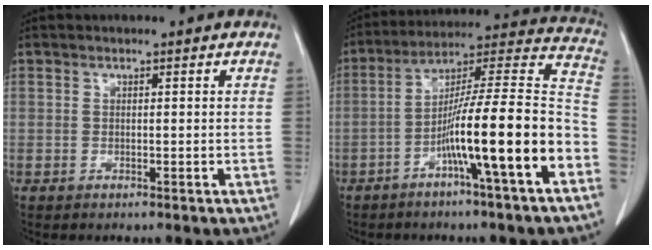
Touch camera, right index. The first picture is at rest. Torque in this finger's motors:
{"motor_torque": [2.14, 0.00, 1.05, 0.21]}